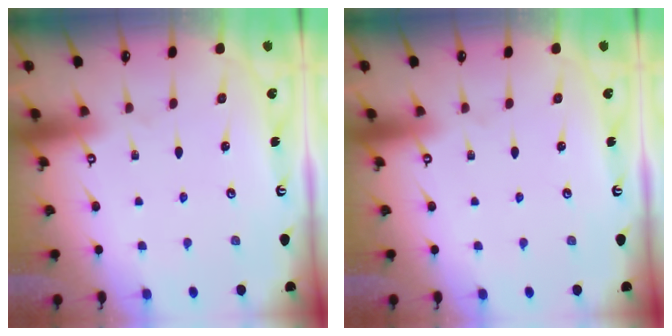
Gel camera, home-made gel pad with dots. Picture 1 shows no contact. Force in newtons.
{"total": 0.0}